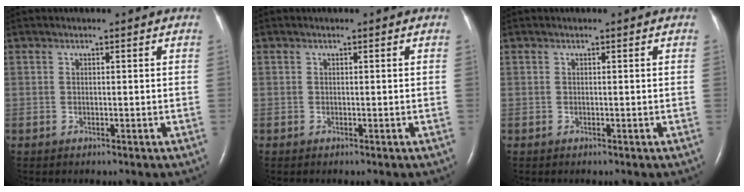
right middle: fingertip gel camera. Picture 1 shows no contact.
{"total": 0.0}
{"total": 0.0}